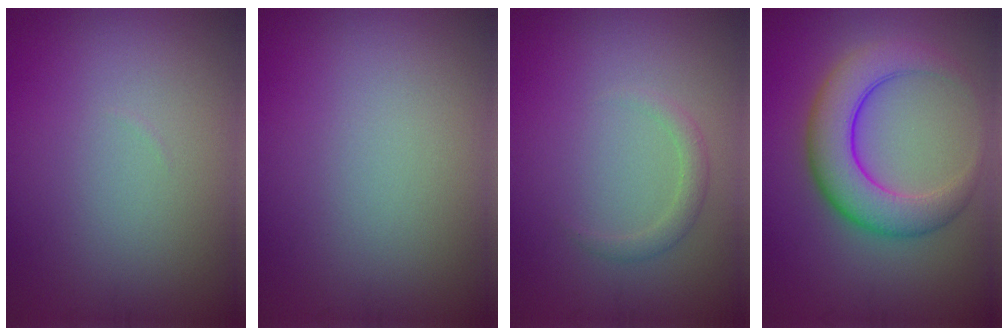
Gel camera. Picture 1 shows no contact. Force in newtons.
{"total": 0.0}
{"total": 1.4, "press": 1.4, "slide": 0.1}
{"total": 6.2, "press": 6.2, "slide": 0.2}